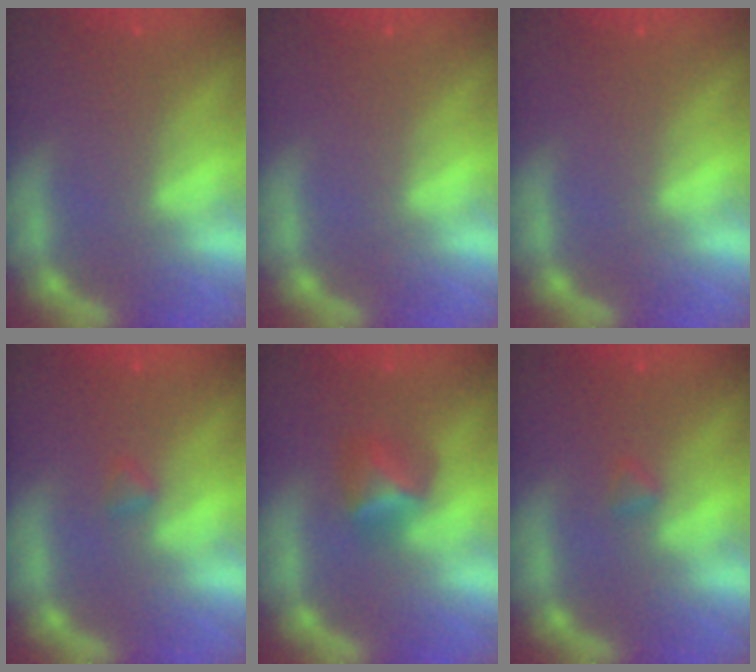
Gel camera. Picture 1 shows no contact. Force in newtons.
{"total": 0.0}
{"total": 0.0}
{"total": 0.9}
{"total": 2.9}
{"total": 0.9}